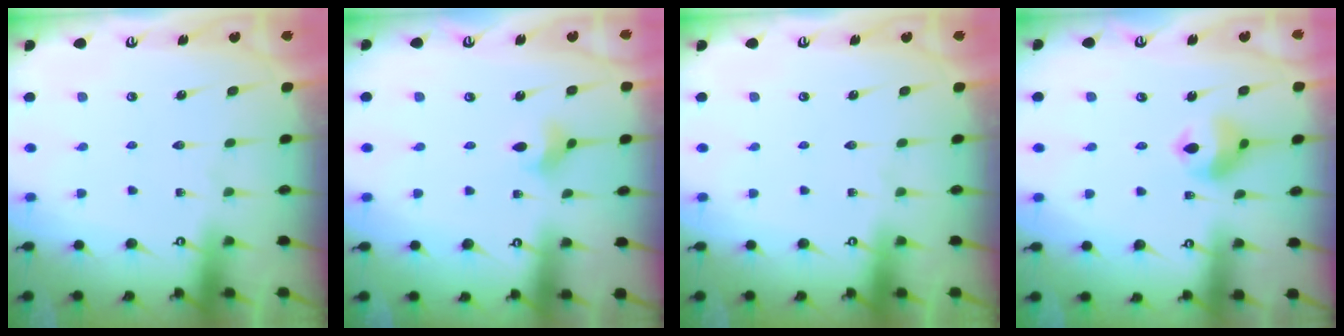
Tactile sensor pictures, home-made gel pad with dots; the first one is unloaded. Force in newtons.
{"total": 3.0, "press": 2.9, "slide": 0.7}
{"total": 0.0}
{"total": 9.7, "press": 9.7, "slide": 1.3}